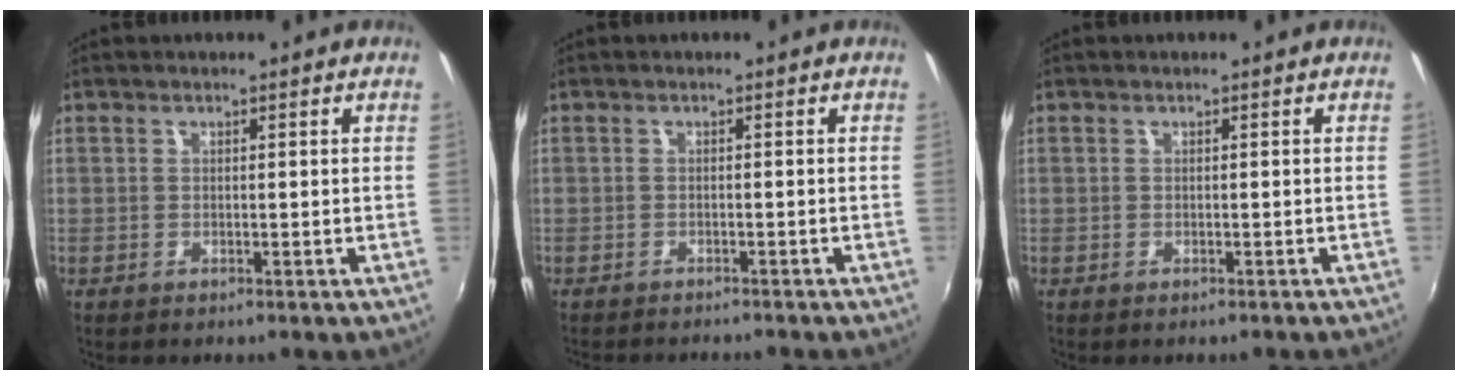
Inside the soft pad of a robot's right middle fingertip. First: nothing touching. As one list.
[{"total": 4.4, "force": [-4.1, 0.8, 1.5], "torque": [-0.038, -0.014, -0.061]}, {"total": 0.7, "force": [-0.6, 0.2, 0.3], "torque": [-0.006, -0.001, -0.008]}]